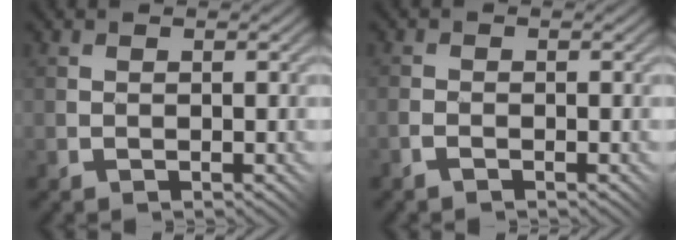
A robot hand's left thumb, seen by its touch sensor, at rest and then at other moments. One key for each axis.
{"total": 1.1, "fx": -0.9, "fy": 0.2, "fz": 0.6, "tx": -0.013, "ty": 0.005, "tz": -0.021}